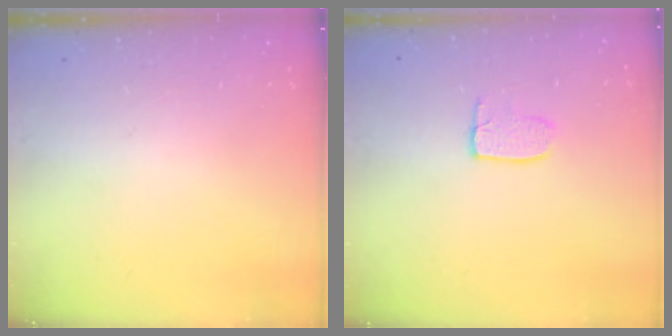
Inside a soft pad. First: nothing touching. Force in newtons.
{"total": 5.9, "press": 5.9, "slide": 0.4}